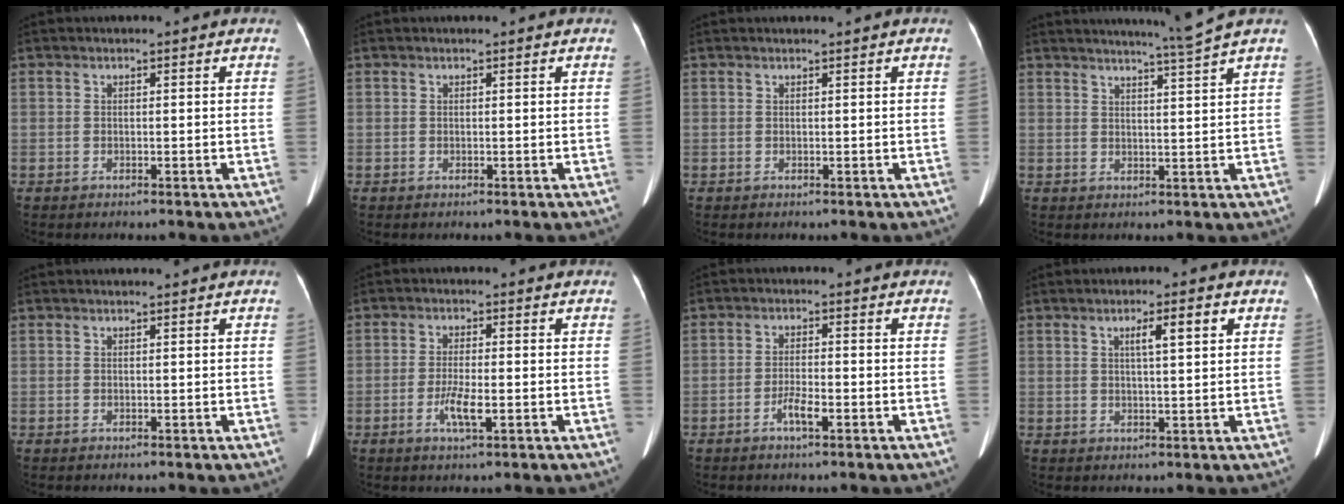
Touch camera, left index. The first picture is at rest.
{"total": 0.0}
{"total": 0.7, "force": [0.5, -0.1, 0.3], "torque": [-0.007, 0.004, 0.015]}
{"total": 5.1, "force": [4.3, -2.2, 1.6], "torque": [-0.028, -0.017, 0.068]}
{"total": 0.6, "force": [0.5, -0.1, 0.3], "torque": [-0.007, 0.004, 0.014]}
{"total": 3.9, "force": [-1.4, 0.6, 3.6], "torque": [-0.075, -0.004, -0.026]}
{"total": 3.0, "force": [-1.6, 0.5, 2.4], "torque": [-0.047, 0.001, -0.031]}
{"total": 4.1, "force": [1.7, 0.3, 3.7], "torque": [-0.060, 0.005, 0.026]}